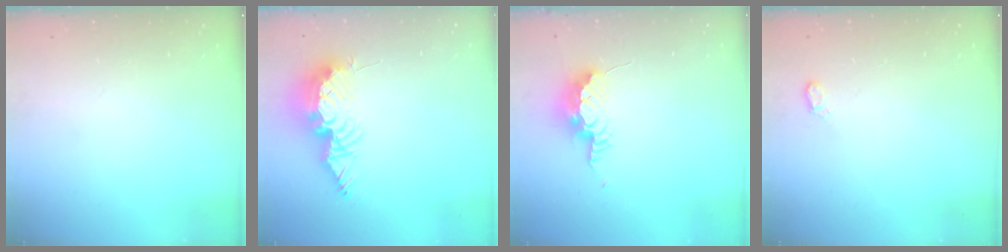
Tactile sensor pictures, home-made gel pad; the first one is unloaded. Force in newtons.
{"total": 13.7, "press": 13.6, "slide": 1.3}
{"total": 10.9, "press": 9.7, "slide": 5.0}
{"total": 4.8, "press": 4.8, "slide": 0.6}